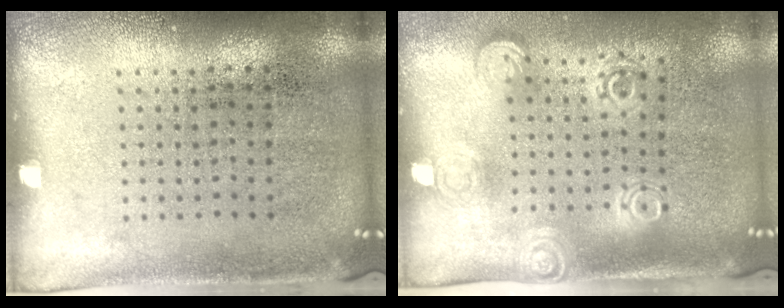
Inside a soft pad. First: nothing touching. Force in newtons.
{"total": 1.9, "press": 1.4, "slide": 1.3}